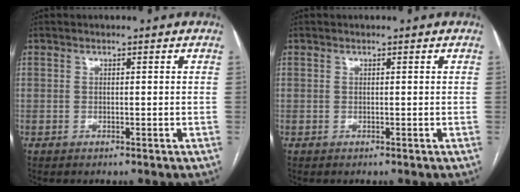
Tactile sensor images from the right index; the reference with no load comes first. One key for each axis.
{"total": 0.0}